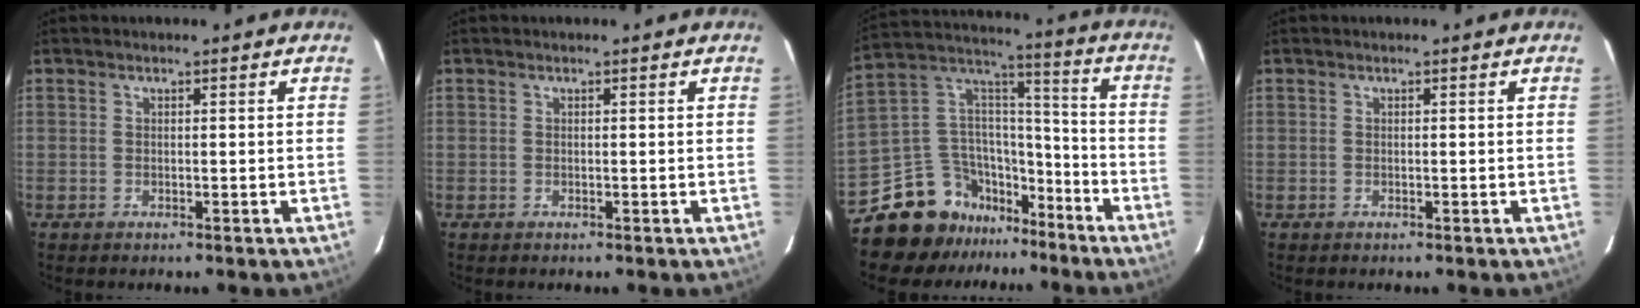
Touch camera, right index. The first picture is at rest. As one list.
[{"total": 0.0}, {"total": 16.4, "force": [-12.6, 9.7, 4.0], "torque": [-0.070, 0.094, -0.215]}, {"total": 0.0}]